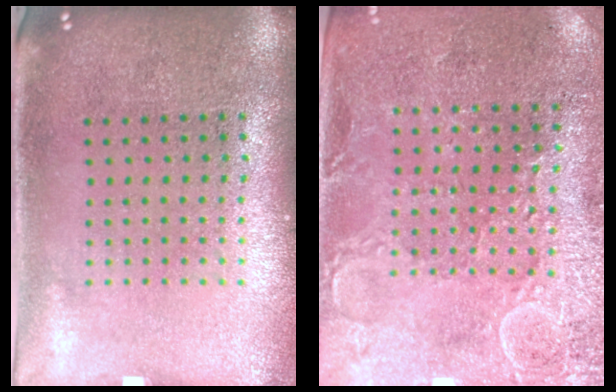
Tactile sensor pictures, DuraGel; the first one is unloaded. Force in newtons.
{"total": 2.7, "press": 2.6, "slide": 0.7}